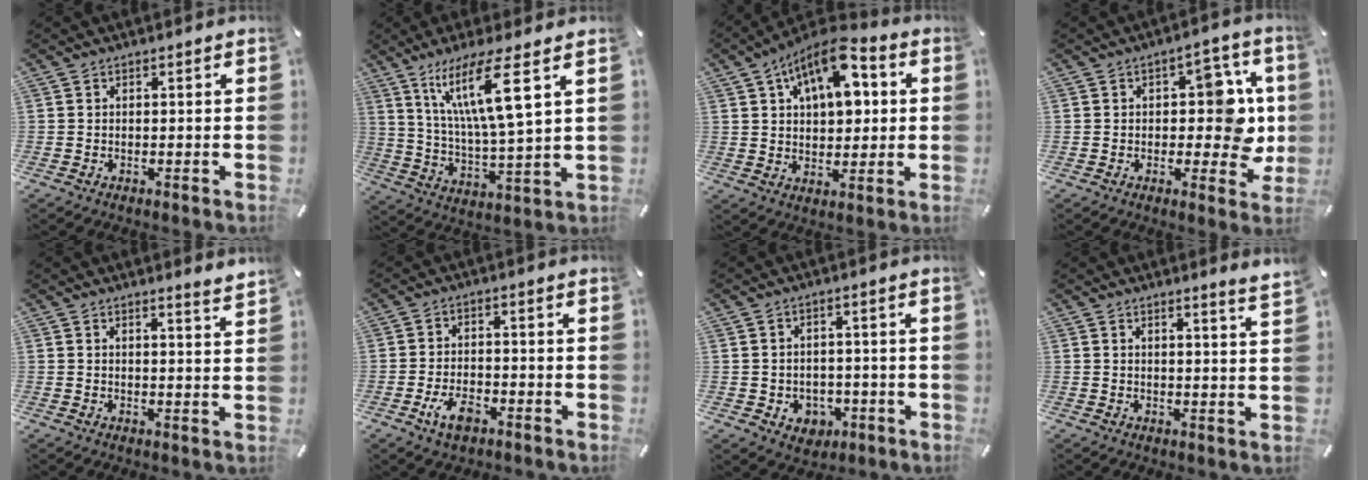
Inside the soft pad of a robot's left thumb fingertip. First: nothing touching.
{"total": 14.3, "force": [7.8, 2.2, 11.8], "torque": [-0.251, -0.016, 0.124]}
{"total": 13.7, "force": [5.6, 8.3, 9.3], "torque": [-0.141, -0.014, 0.099]}
{"total": 12.1, "force": [0.2, 7.3, 9.7], "torque": [-0.101, -0.004, 0.002]}
{"total": 2.9, "force": [2.7, -0.6, 0.9], "torque": [-0.016, -0.024, 0.047]}
{"total": 6.0, "force": [-3.0, 3.3, 4.0], "torque": [-0.086, 0.013, -0.057]}
{"total": 4.7, "force": [-0.8, 4.4, 1.4], "torque": [-0.014, 0.004, -0.014]}
{"total": 3.4, "force": [2.9, -0.7, 1.6], "torque": [-0.028, -0.024, 0.049]}